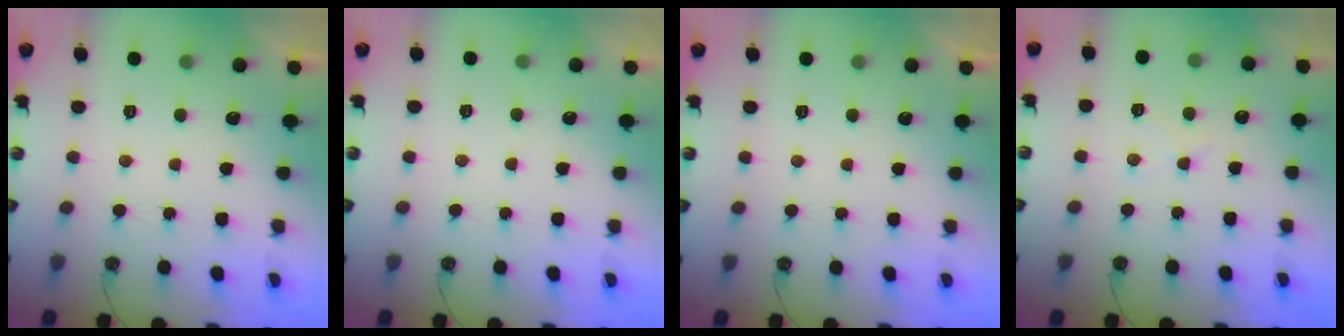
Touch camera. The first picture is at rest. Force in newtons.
{"total": 2.5, "press": 2.5, "slide": 0.4}
{"total": 0.0}
{"total": 5.1, "press": 5.1, "slide": 0.8}